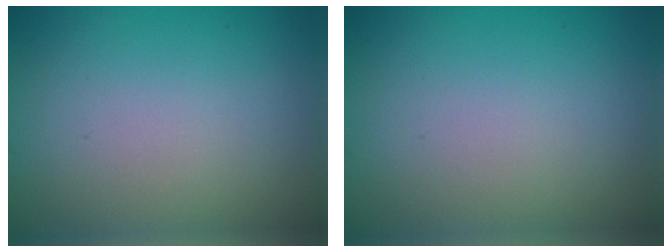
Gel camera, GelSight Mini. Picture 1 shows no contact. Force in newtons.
{"total": 1.6, "press": 1.6, "slide": 0.0}